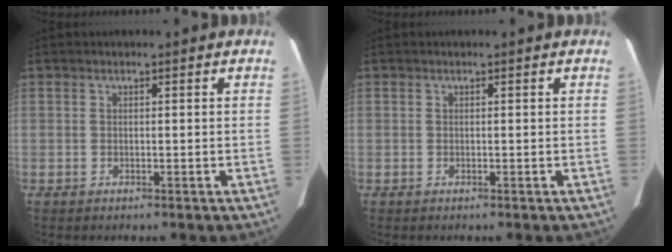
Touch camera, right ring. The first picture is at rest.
{"total": 0.0}